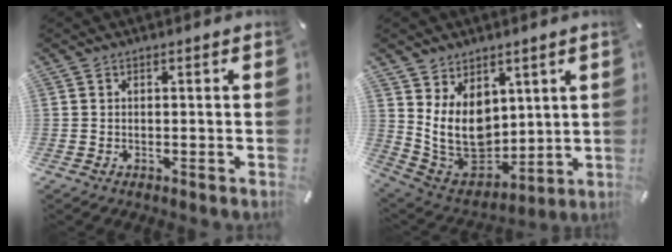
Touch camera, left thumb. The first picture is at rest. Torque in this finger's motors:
{"motor_torque": [2.27, 2.22, 0.57, -0.03, 0.15]}